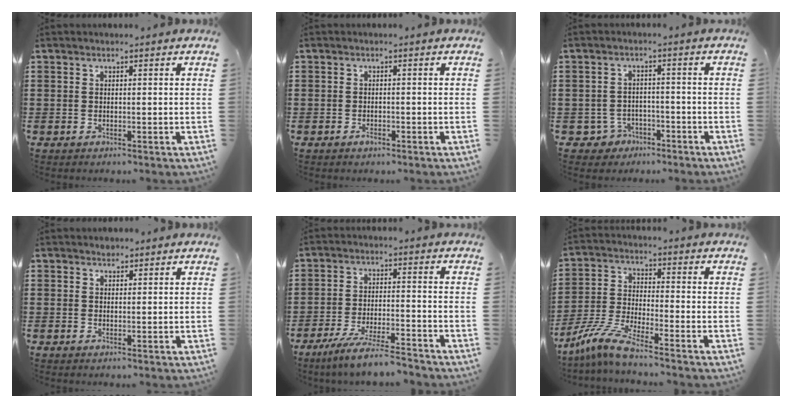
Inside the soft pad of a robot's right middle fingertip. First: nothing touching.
{"total": 1.0, "force": [-0.8, 0.6, 0.4], "torque": [-0.008, 0.000, -0.015]}
{"total": 3.2, "force": [-2.5, 1.9, 0.5], "torque": [-0.033, -0.001, -0.059]}
{"total": 1.1, "force": [1.0, 0.4, -0.1], "torque": [-0.001, -0.001, 0.019]}
{"total": 6.3, "force": [-5.6, -0.1, 2.9], "torque": [-0.065, -0.014, -0.108]}
{"total": 7.1, "force": [-5.8, 0.5, 4.2], "torque": [-0.115, -0.018, -0.120]}